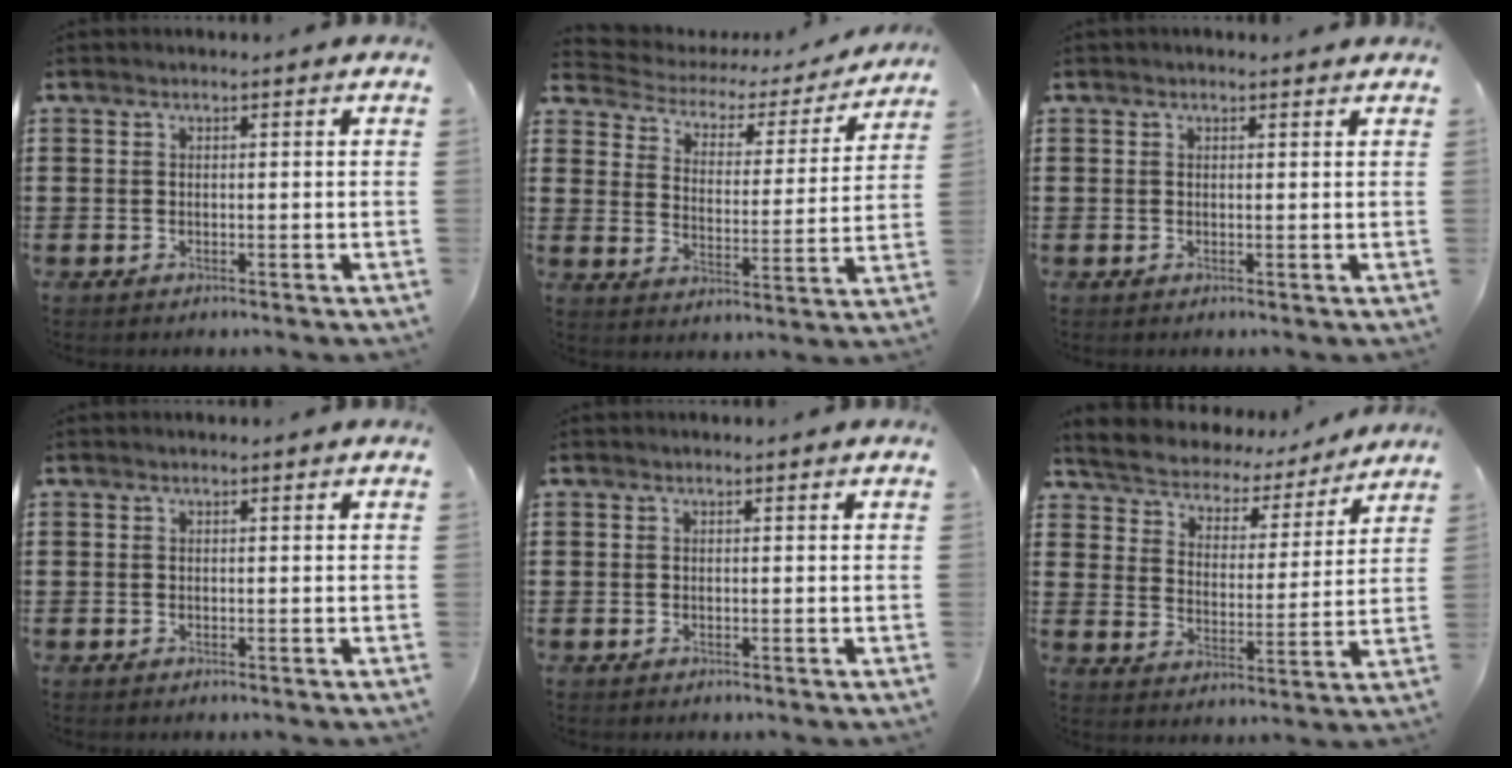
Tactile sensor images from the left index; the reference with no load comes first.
{"total": 2.9, "force": [2.4, 1.5, 0.7], "torque": [-0.035, -0.019, 0.030]}
{"total": 0.6, "force": [0.5, 0.2, 0.2], "torque": [-0.005, 0.001, 0.010]}
{"total": 0.0}
{"total": 0.0}
{"total": 4.0, "force": [3.9, 0.9, -0.1], "torque": [-0.026, -0.032, 0.061]}